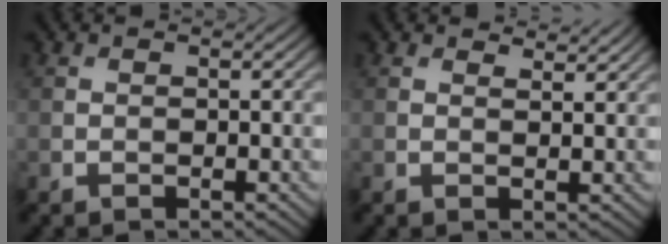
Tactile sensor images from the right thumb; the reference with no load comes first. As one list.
[{"total": 2.5, "force": [2.3, 0.5, 0.9], "torque": [-0.019, -0.005, 0.036]}]